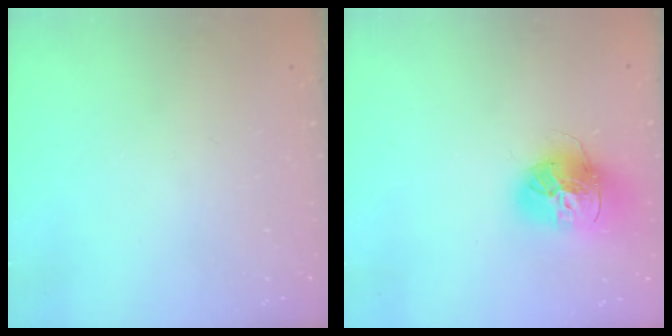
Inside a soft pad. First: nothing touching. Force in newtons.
{"total": 17.1, "press": 17.0, "slide": 1.9}